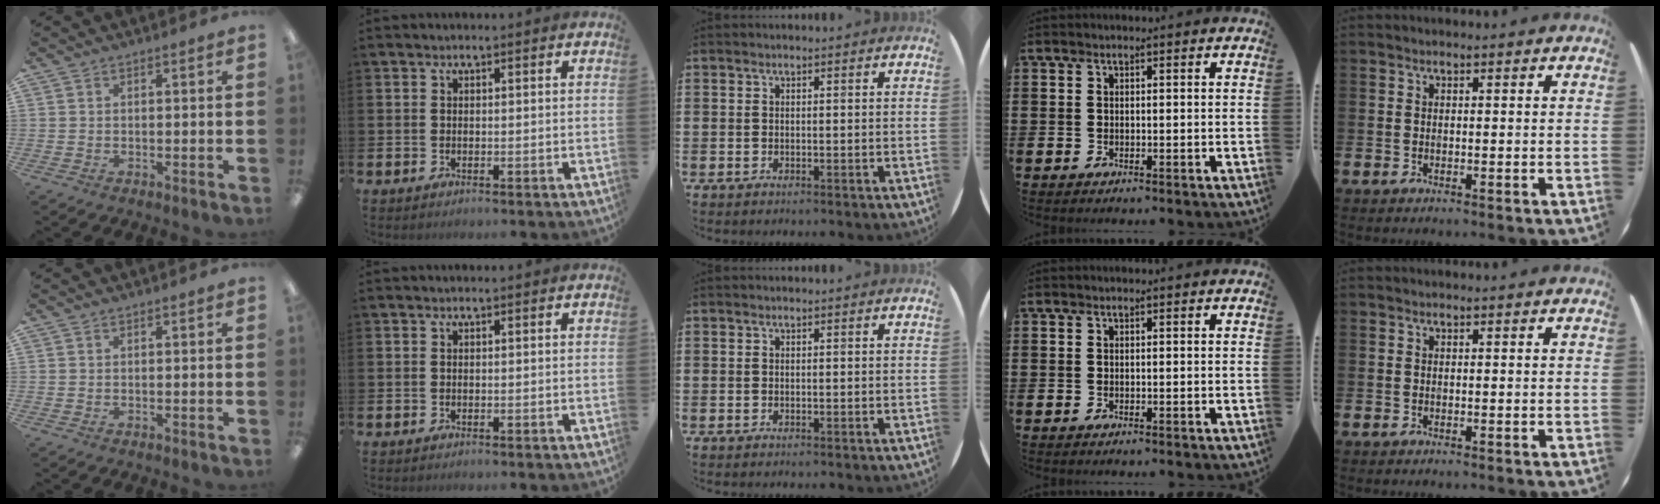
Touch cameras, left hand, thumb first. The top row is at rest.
{}